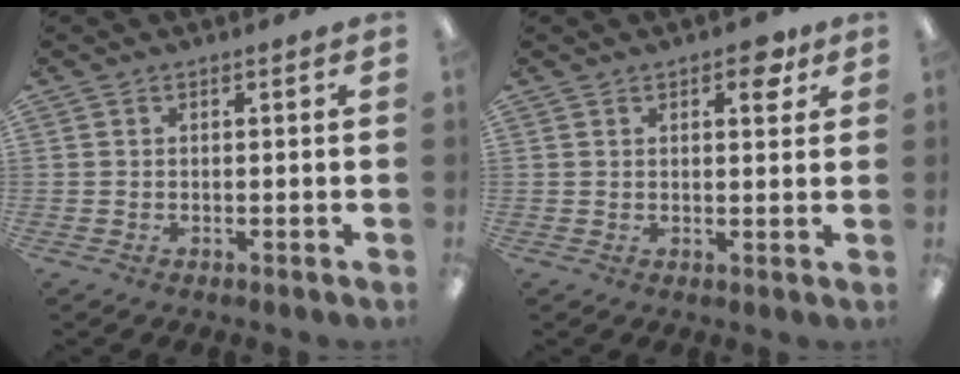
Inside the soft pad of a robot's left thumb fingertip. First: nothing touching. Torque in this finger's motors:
{"motor_torque": [-0.03, 0.08, -0.21, 0.01, 0.03]}